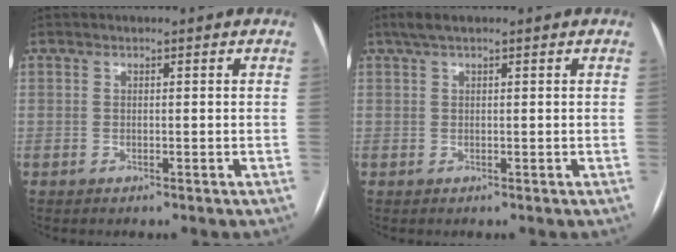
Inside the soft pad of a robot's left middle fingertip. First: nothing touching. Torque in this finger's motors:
{"motor_torque": [0.22, -0.14, 0.02, 0.00]}